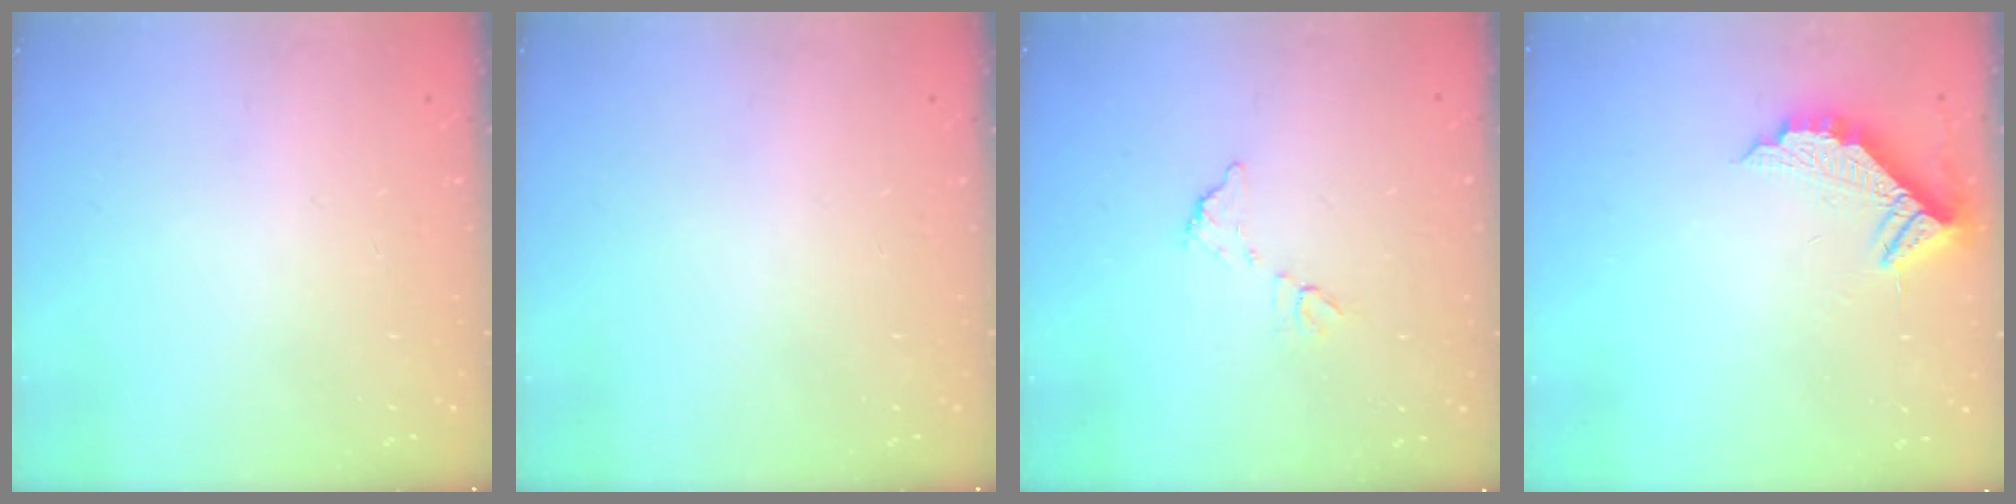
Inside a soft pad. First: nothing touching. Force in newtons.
{"total": 0.0}
{"total": 6.5, "press": 6.5, "slide": 0.2}
{"total": 9.0, "press": 9.0, "slide": 0.7}